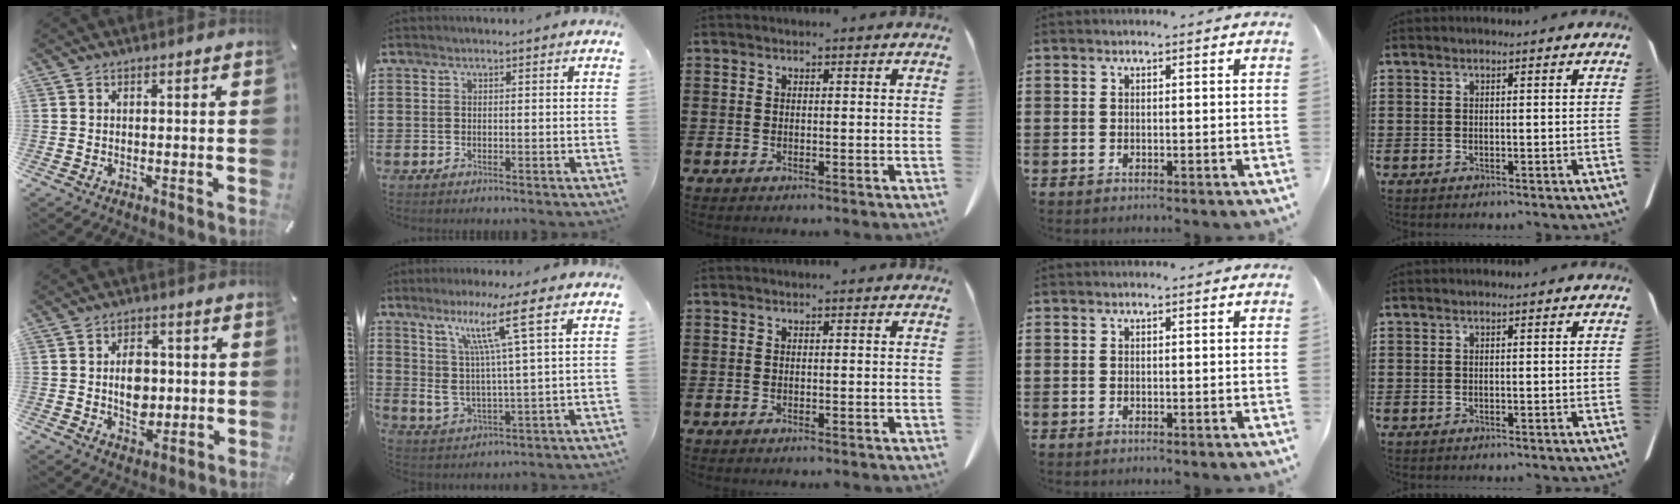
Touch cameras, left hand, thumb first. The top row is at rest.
{"thumb": {"total": 7.7, "force": [0.0, 5.8, 5.1], "torque": [-0.066, -0.004, -0.005]}, "index": {"total": 11.3, "force": [5.9, 0.3, 9.7], "torque": [-0.200, -0.008, 0.093]}}